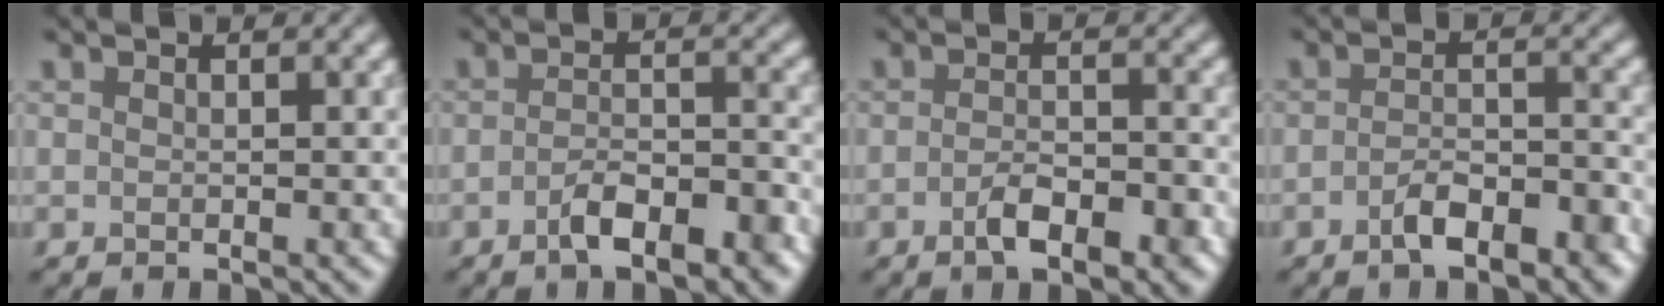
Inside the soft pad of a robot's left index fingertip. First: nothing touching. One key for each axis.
{"total": 4.9, "fx": -2.8, "fy": 1.8, "fz": 3.6, "tx": -0.060, "ty": 0.002, "tz": -0.047}
{"total": 4.0, "fx": -2.1, "fy": 1.5, "fz": 3.1, "tx": -0.053, "ty": 0.000, "tz": -0.036}
{"total": 4.4, "fx": -2.6, "fy": 1.7, "fz": 3.1, "tx": -0.050, "ty": 0.005, "tz": -0.046}